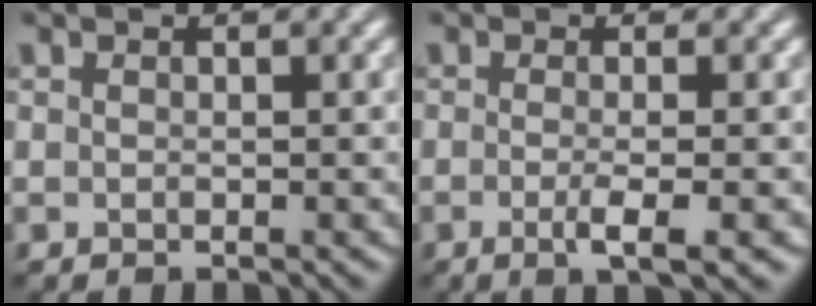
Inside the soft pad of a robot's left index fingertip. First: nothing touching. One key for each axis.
{"total": 3.3, "fx": -0.9, "fy": 0.8, "fz": 3.1, "tx": -0.047, "ty": -0.006, "tz": -0.018}